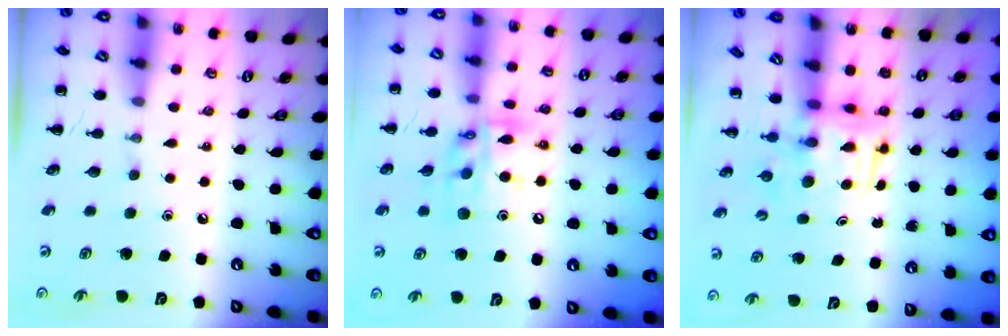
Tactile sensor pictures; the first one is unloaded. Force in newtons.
{"total": 12.9, "press": 12.5, "slide": 3.0}
{"total": 3.7, "press": 3.7, "slide": 0.6}